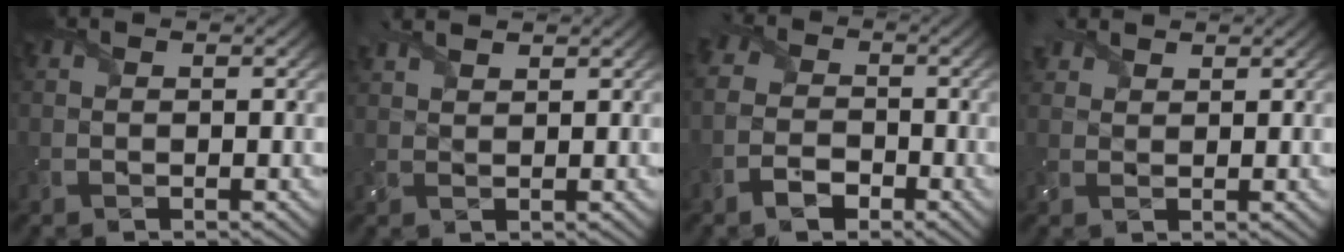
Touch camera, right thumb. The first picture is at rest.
{"total": 3.0, "force": [2.4, 0.9, 1.6], "torque": [-0.041, 0.009, 0.048]}
{"total": 4.6, "force": [-2.3, 3.4, 2.1], "torque": [-0.039, -0.006, -0.058]}
{"total": 2.8, "force": [2.3, 1.3, 0.8], "torque": [-0.020, 0.010, 0.045]}